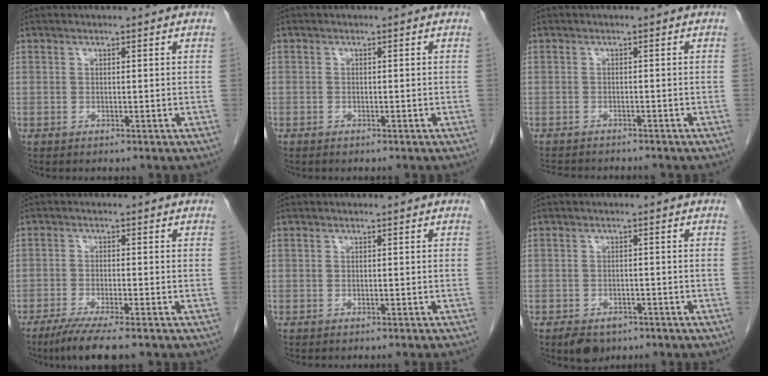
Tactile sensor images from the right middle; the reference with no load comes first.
{"total": 0.8, "force": [-0.6, 0.4, 0.2], "torque": [-0.007, 0.000, -0.010]}
{"total": 6.5, "force": [-6.0, 1.5, 2.0], "torque": [-0.027, -0.004, -0.086]}
{"total": 6.9, "force": [-5.2, 0.3, 4.6], "torque": [-0.075, -0.017, -0.083]}
{"total": 2.2, "force": [-2.0, -0.1, 0.9], "torque": [-0.013, 0.003, -0.024]}
{"total": 4.4, "force": [-3.0, 2.6, 1.9], "torque": [-0.029, -0.001, -0.041]}